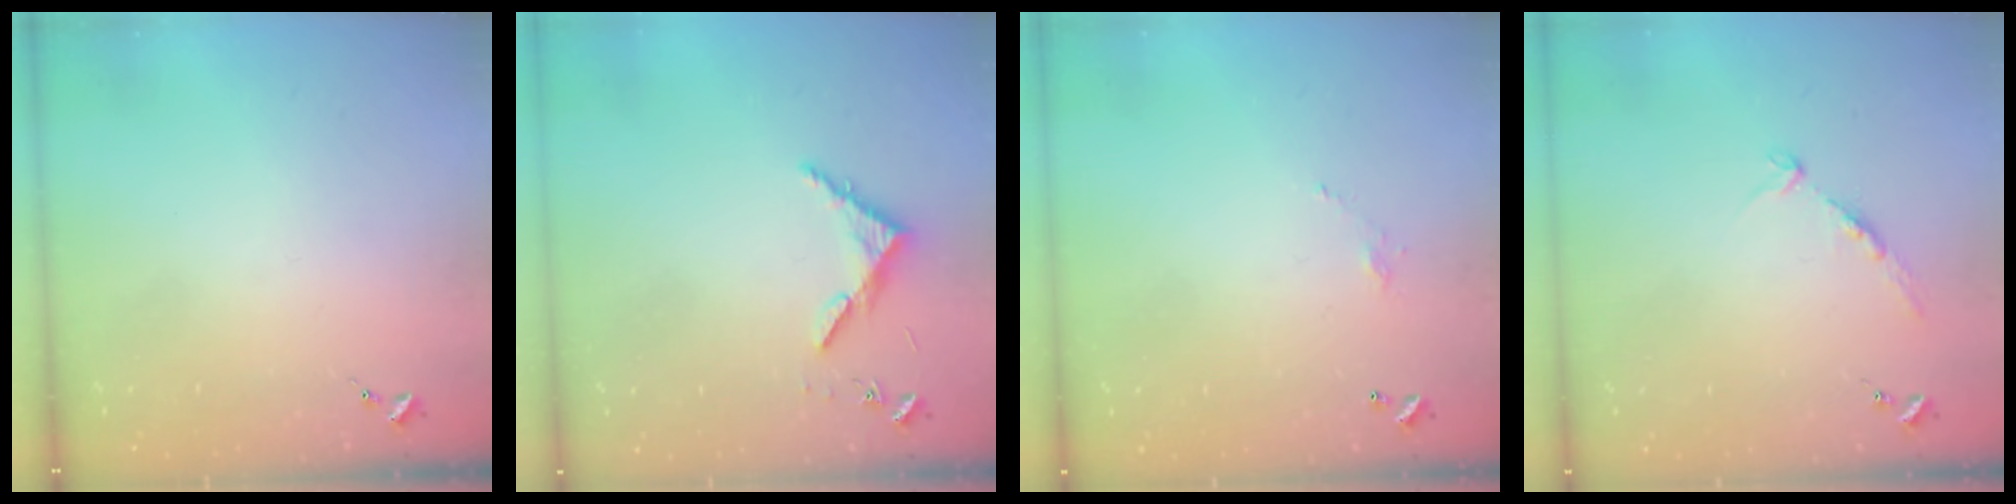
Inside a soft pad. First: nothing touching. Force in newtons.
{"total": 4.0, "press": 4.0, "slide": 0.3}
{"total": 3.7, "press": 3.7, "slide": 0.1}
{"total": 8.3, "press": 8.2, "slide": 0.9}